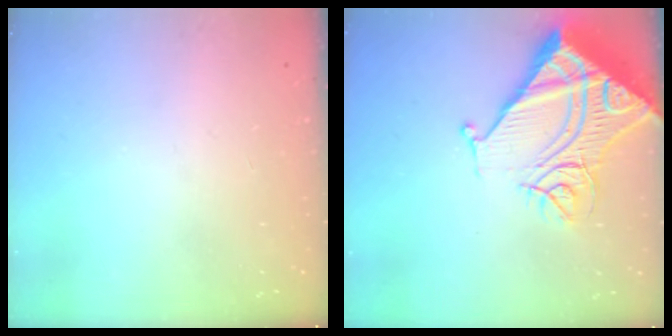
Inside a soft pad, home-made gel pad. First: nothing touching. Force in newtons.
{"total": 23.6, "press": 23.4, "slide": 3.0}